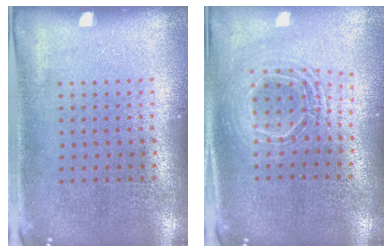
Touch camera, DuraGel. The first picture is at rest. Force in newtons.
{"total": 1.9, "press": 1.6, "slide": 1.0}